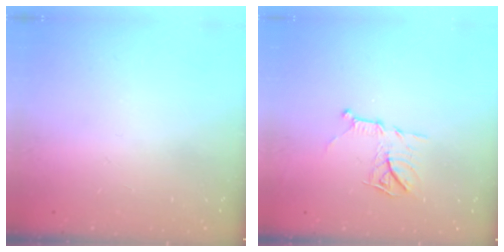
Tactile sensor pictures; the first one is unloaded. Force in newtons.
{"total": 10.6, "press": 10.6, "slide": 0.8}